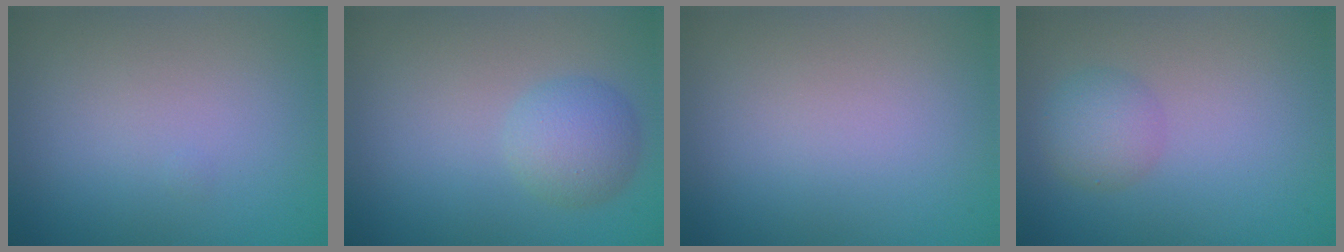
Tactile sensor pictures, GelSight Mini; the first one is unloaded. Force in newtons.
{"total": 2.9, "press": 2.9, "slide": 0.1}
{"total": 0.0}
{"total": 2.4, "press": 2.4, "slide": 0.0}